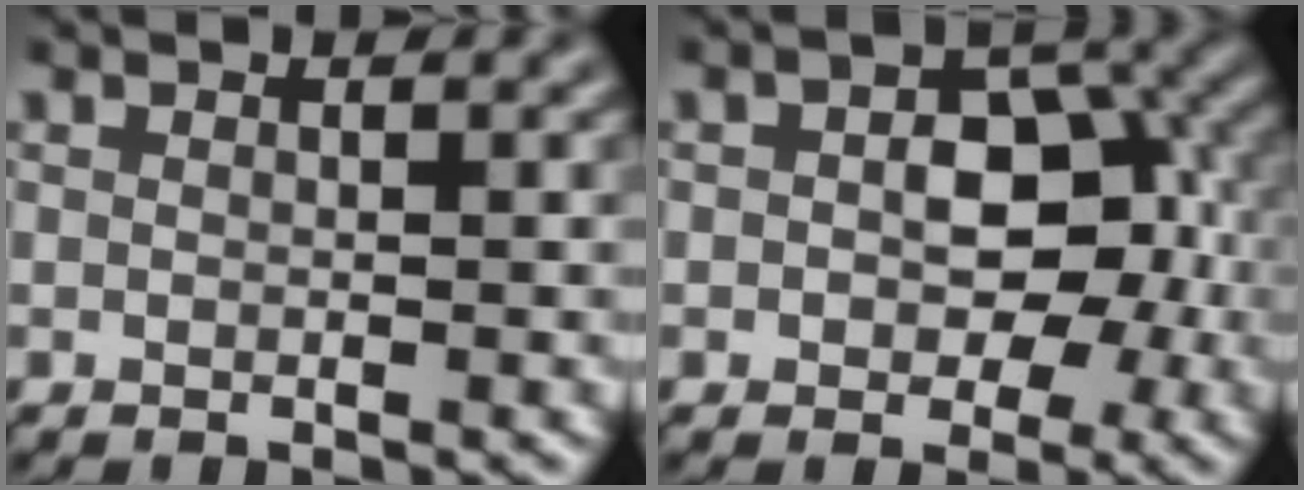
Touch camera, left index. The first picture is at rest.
{"total": 5.9, "force": [-0.2, 4.0, 4.3], "torque": [-0.050, 0.001, -0.006]}